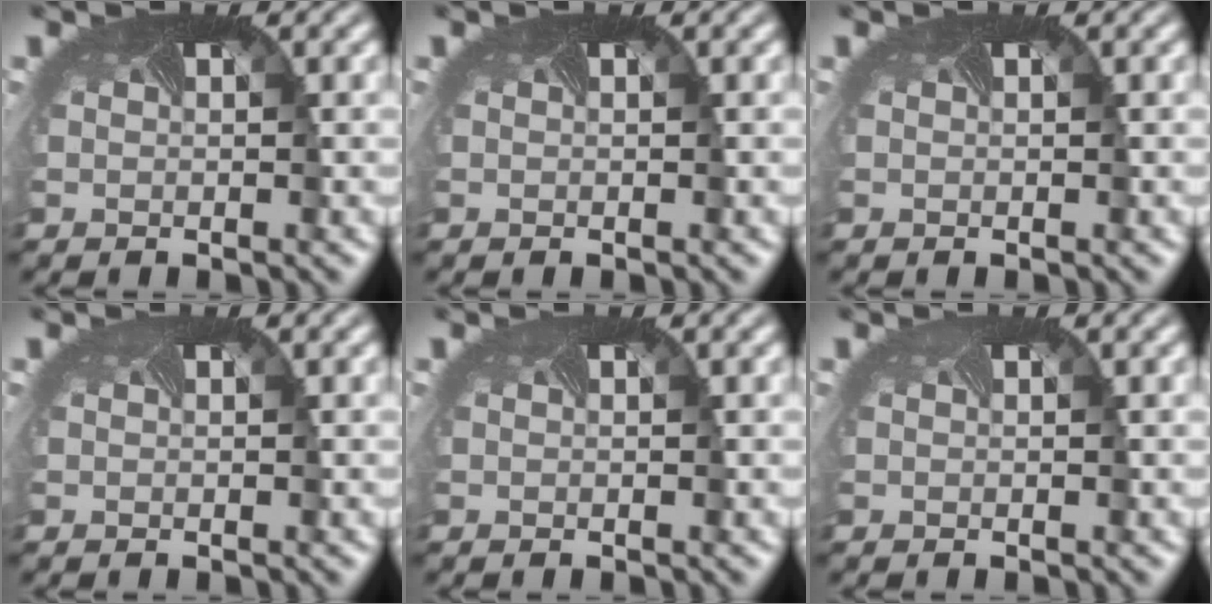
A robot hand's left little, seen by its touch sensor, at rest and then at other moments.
{"total": 0.0}
{"total": 0.0}
{"total": 0.0}
{"total": 0.0}
{"total": 0.0}